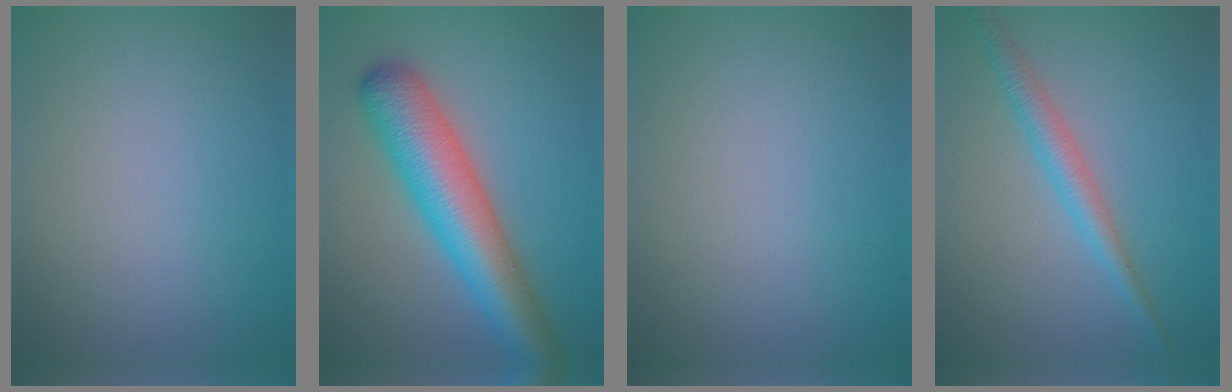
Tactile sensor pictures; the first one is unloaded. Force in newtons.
{"total": 9.1, "press": 9.1, "slide": 0.4}
{"total": 0.0}
{"total": 2.9, "press": 2.9, "slide": 0.1}